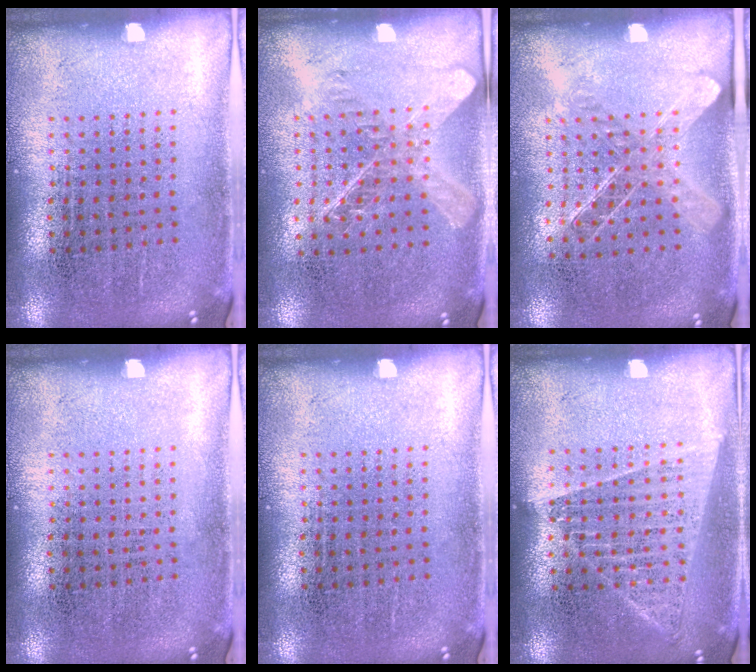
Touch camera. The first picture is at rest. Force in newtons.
{"total": 1.5, "press": 1.3, "slide": 0.7}
{"total": 1.3, "press": 1.1, "slide": 0.7}
{"total": 0.0}
{"total": 0.0}
{"total": 1.4, "press": 1.3, "slide": 0.4}